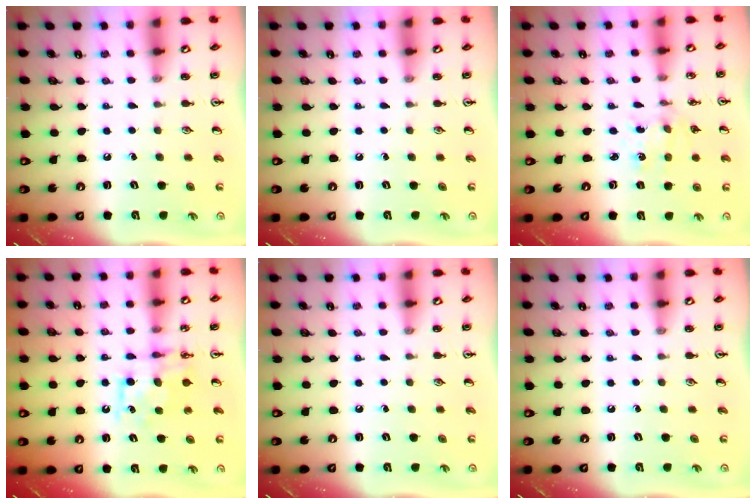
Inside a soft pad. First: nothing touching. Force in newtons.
{"total": 0.0}
{"total": 1.4, "press": 1.4, "slide": 0.2}
{"total": 8.1, "press": 8.1, "slide": 0.4}
{"total": 0.0}
{"total": 0.0}